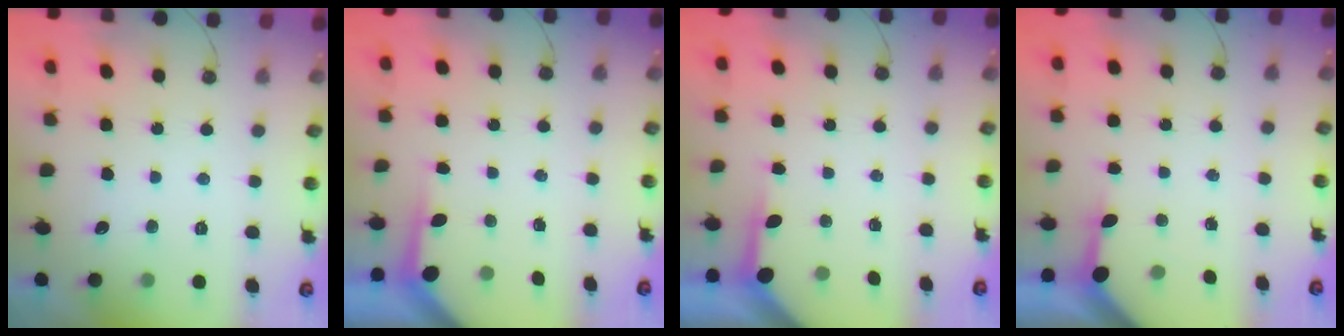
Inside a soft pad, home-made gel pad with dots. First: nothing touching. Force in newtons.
{"total": 3.7, "press": 3.7, "slide": 0.3}
{"total": 3.9, "press": 3.8, "slide": 0.3}
{"total": 3.4, "press": 3.4, "slide": 0.4}